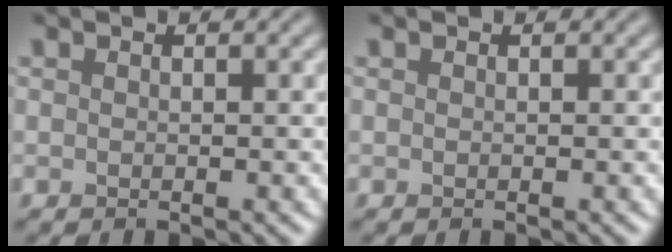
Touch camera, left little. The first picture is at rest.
{"total": 0.0}